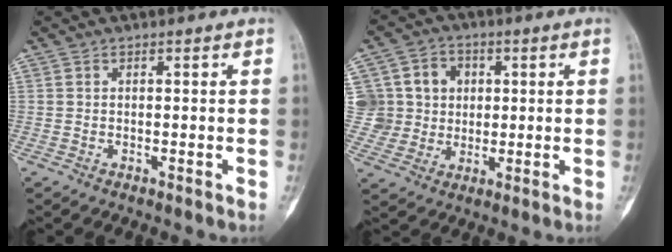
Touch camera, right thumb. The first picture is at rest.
{"total": 10.7, "force": [2.0, 10.1, 3.0], "torque": [-0.019, 0.016, 0.041]}